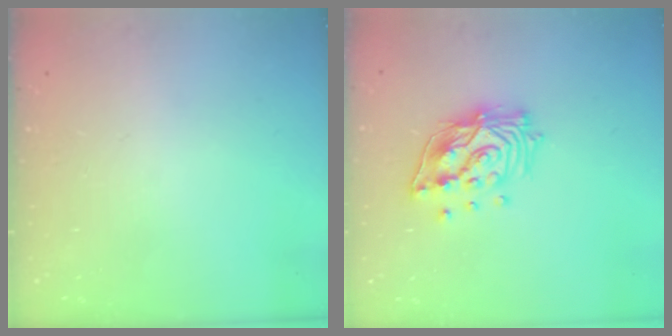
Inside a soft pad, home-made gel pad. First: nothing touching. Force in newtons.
{"total": 16.0, "press": 15.9, "slide": 2.0}